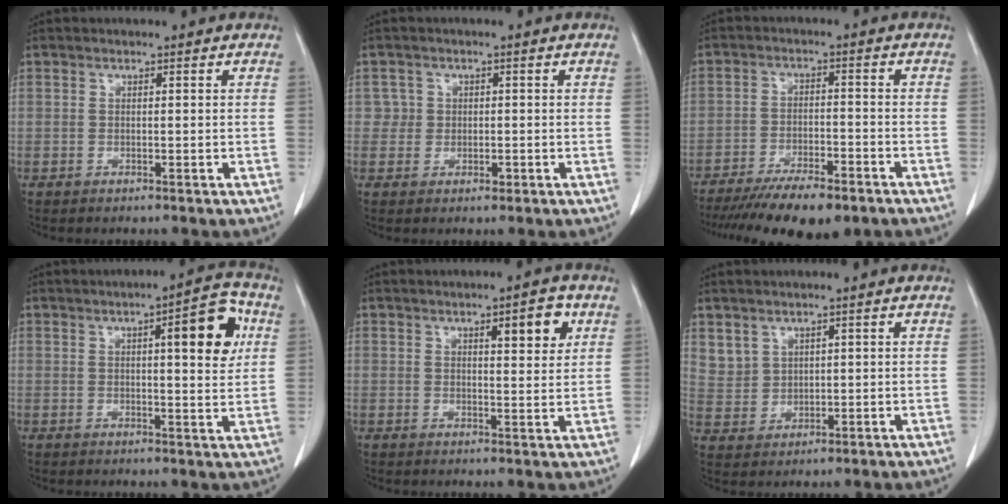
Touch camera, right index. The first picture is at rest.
{"total": 2.3, "force": [0.2, 2.3, 0.0], "torque": [0.010, 0.005, 0.001]}
{"total": 12.6, "force": [-9.7, 3.3, 7.4], "torque": [-0.113, -0.016, -0.152]}
{"total": 8.9, "force": [2.7, 1.6, 8.4], "torque": [-0.107, 0.010, 0.031]}
{"total": 5.0, "force": [2.4, 1.1, 4.3], "torque": [-0.058, -0.003, 0.034]}
{"total": 3.9, "force": [2.7, 2.8, 0.6], "torque": [-0.009, 0.001, 0.066]}